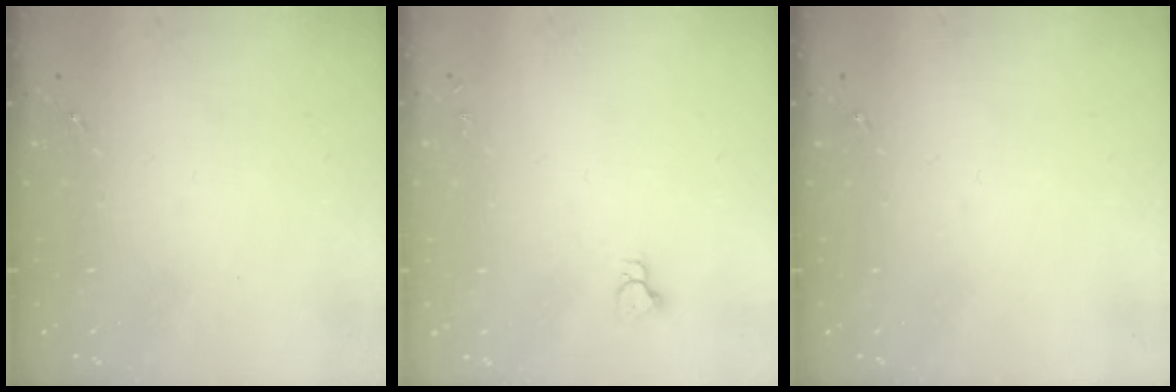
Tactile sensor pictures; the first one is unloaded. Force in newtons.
{"total": 2.9, "press": 2.9, "slide": 0.2}
{"total": 0.0}